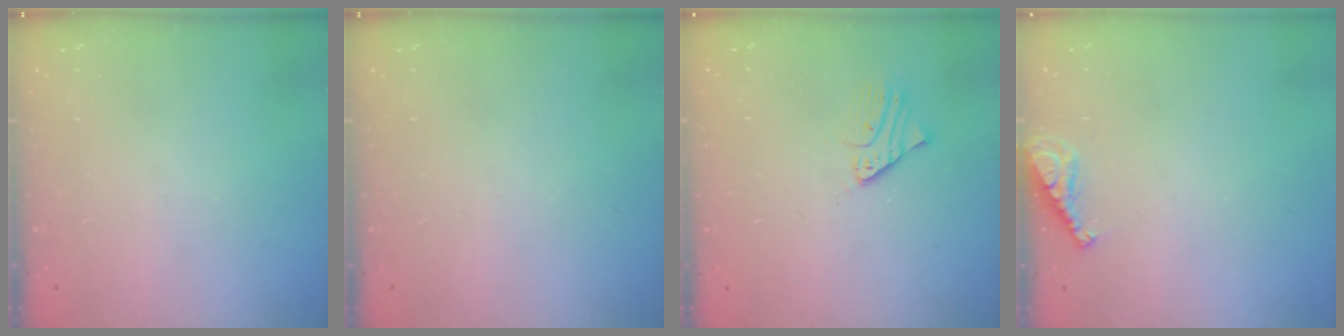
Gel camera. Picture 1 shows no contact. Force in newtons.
{"total": 0.0}
{"total": 2.1, "press": 2.1, "slide": 0.1}
{"total": 7.3, "press": 7.3, "slide": 0.7}